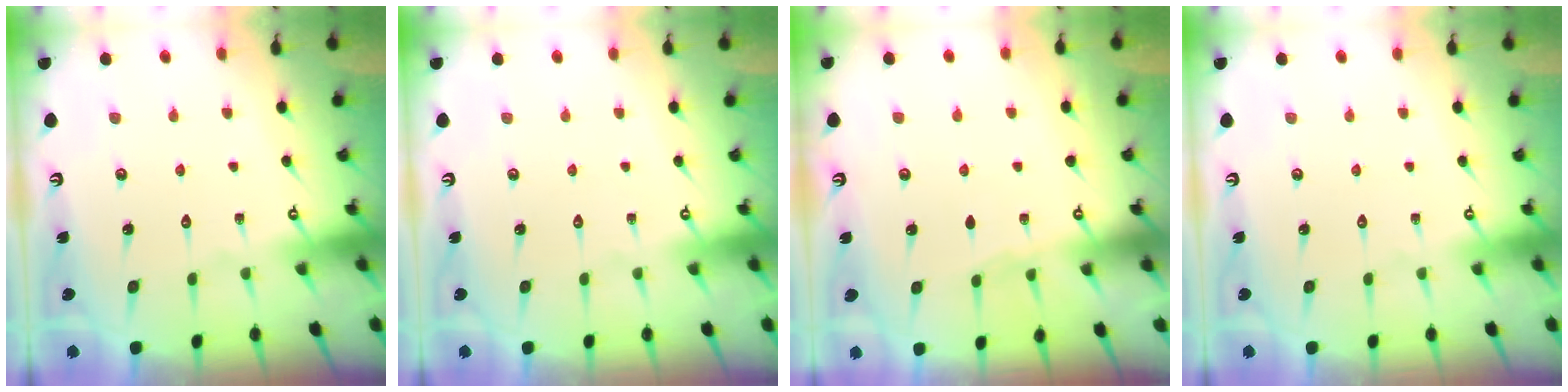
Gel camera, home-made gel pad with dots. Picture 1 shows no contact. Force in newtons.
{"total": 0.0}
{"total": 3.2, "press": 3.2, "slide": 0.5}
{"total": 0.0}